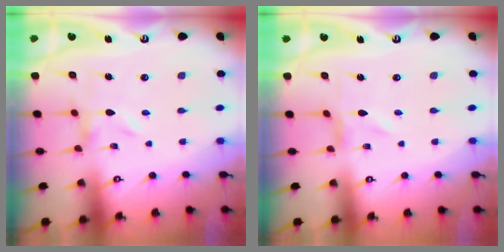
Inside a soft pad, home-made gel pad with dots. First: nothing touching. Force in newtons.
{"total": 0.0}